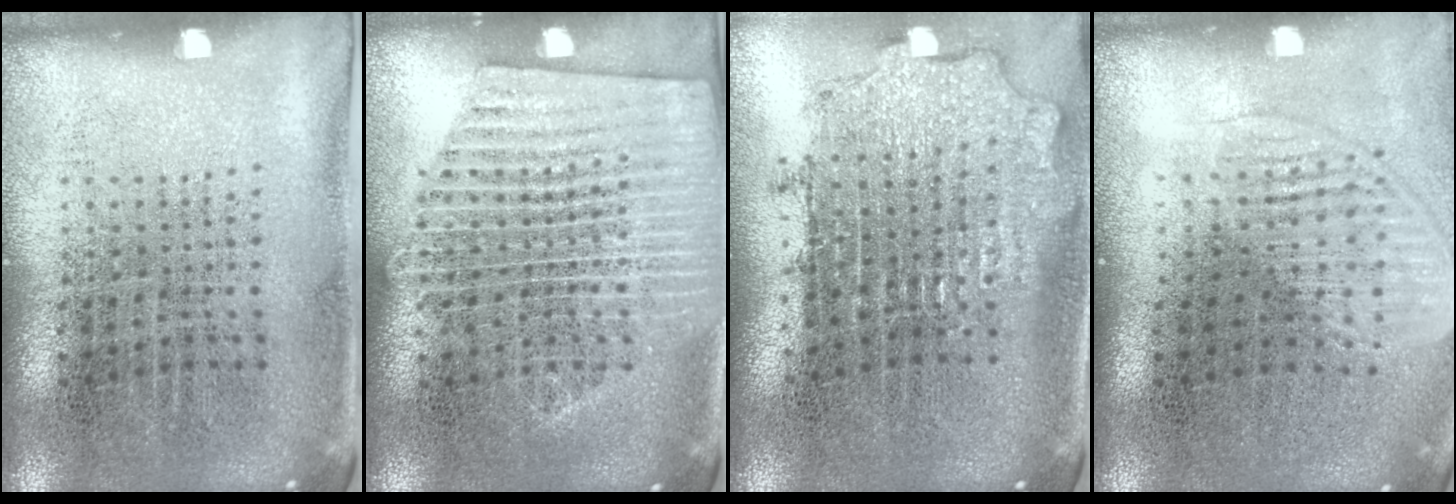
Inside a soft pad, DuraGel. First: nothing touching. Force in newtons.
{"total": 1.6, "press": 1.6, "slide": 0.2}
{"total": 1.9, "press": 1.5, "slide": 1.2}
{"total": 1.5, "press": 1.3, "slide": 0.8}